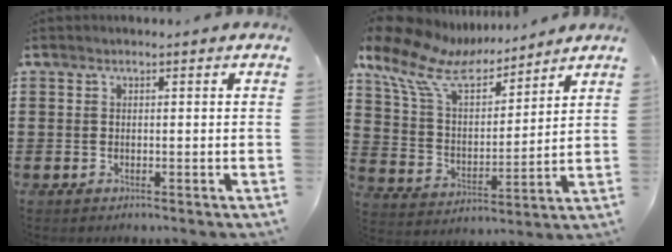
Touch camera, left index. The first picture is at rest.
{"total": 11.7, "force": [9.1, 4.0, 6.1], "torque": [-0.164, -0.043, 0.160]}